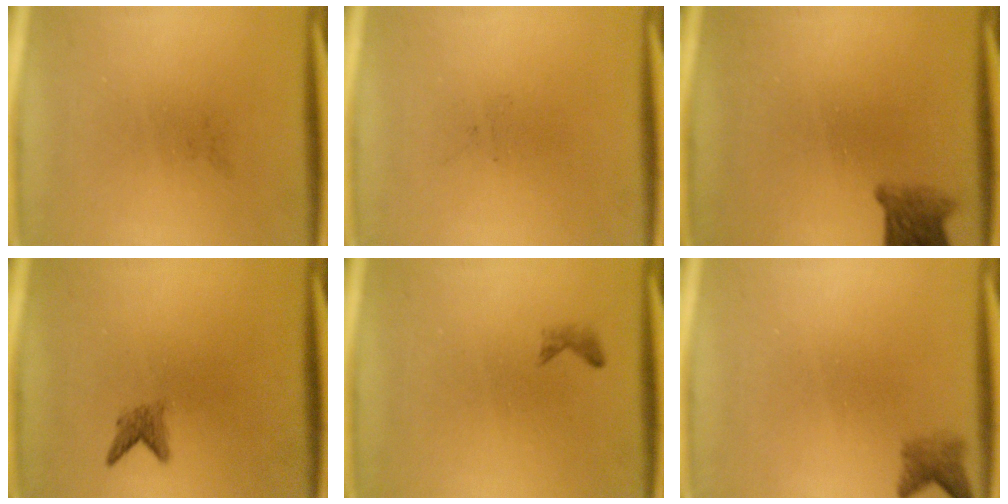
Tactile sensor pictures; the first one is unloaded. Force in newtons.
{"total": 0.0}
{"total": 3.9}
{"total": 1.7}
{"total": 0.7}
{"total": 2.0}